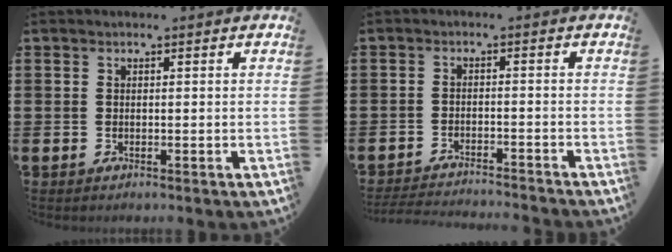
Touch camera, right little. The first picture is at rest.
{"total": 2.6, "force": [-2.5, -0.2, 0.2], "torque": [-0.003, 0.002, -0.053]}